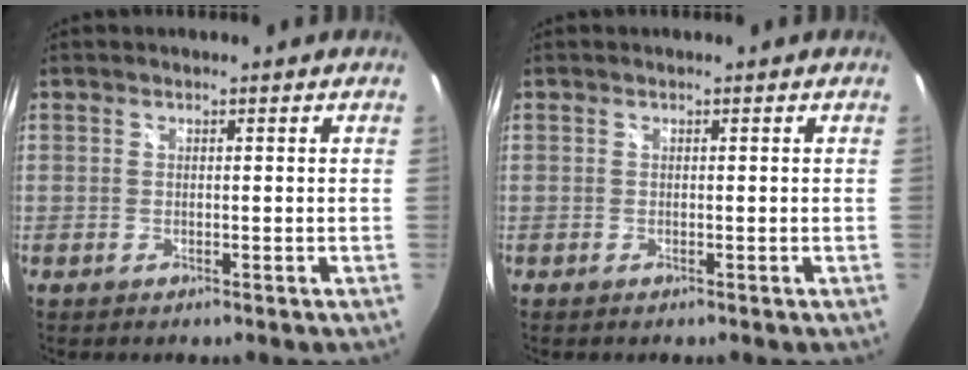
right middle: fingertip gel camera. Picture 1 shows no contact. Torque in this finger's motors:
{"motor_torque": [-0.02, -0.07, 0.00, 0.00]}